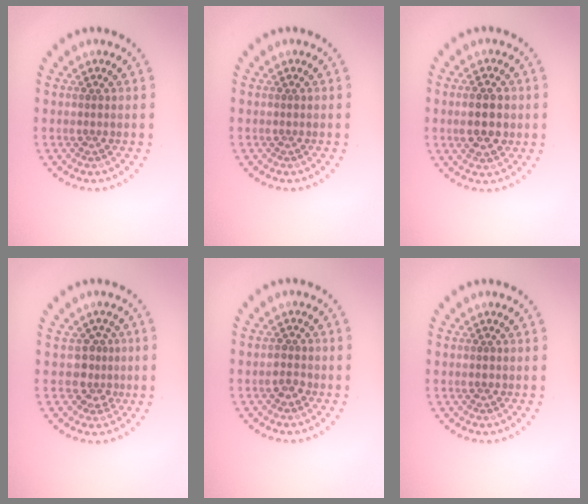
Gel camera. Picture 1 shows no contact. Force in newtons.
{"total": 0.0}
{"total": 4.4, "press": 4.4, "slide": 0.1}
{"total": 2.3, "press": 1.7, "slide": 1.6}
{"total": 1.4, "press": 1.4, "slide": 0.2}
{"total": 0.8, "press": 0.8, "slide": 0.2}